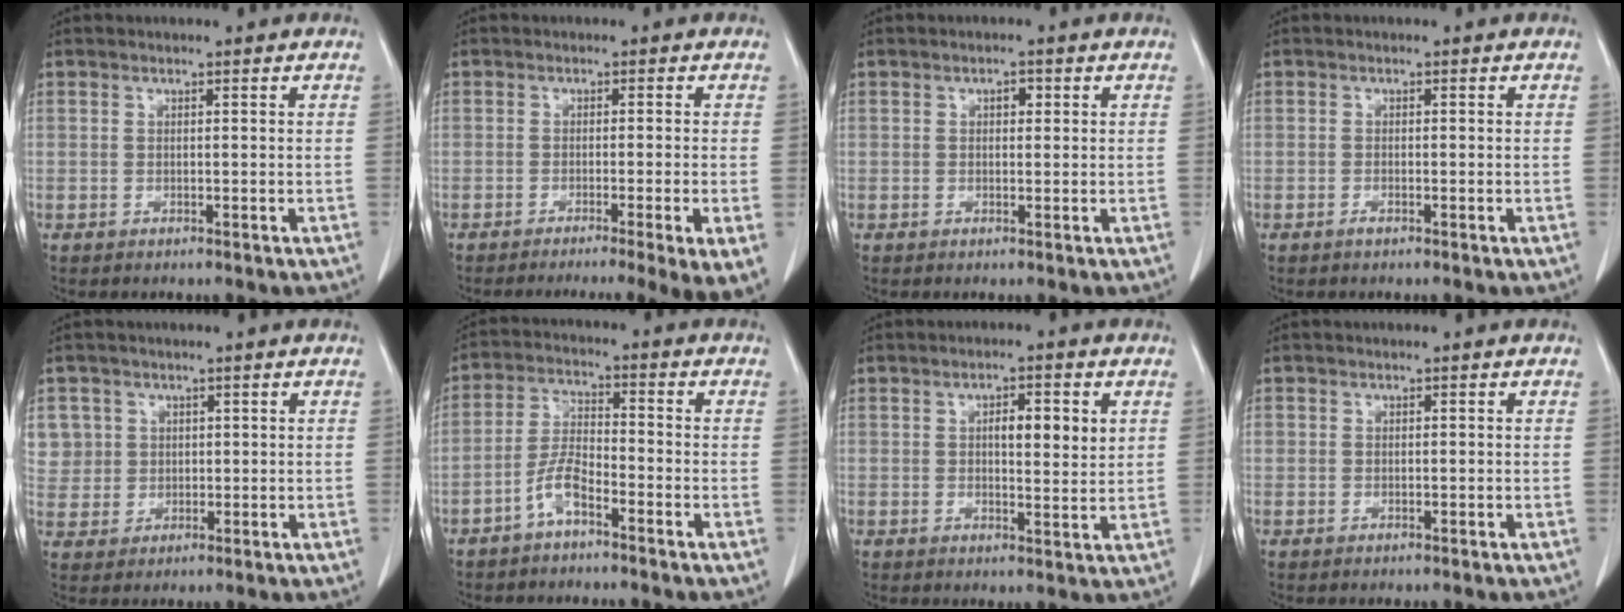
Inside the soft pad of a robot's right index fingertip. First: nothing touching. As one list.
[{"total": 11.1, "force": [-7.7, -0.5, 8.0], "torque": [-0.073, -0.024, -0.103]}, {"total": 1.4, "force": [0.4, 0.8, 1.0], "torque": [-0.013, 0.003, 0.004]}, {"total": 0.7, "force": [-0.5, 0.1, 0.5], "torque": [-0.009, 0.000, -0.009]}, {"total": 6.6, "force": [2.4, 6.2, 0.3], "torque": [-0.006, 0.015, 0.060]}, {"total": 5.1, "force": [-3.3, 1.2, 3.7], "torque": [-0.082, 0.009, -0.067]}, {"total": 5.4, "force": [1.6, 1.4, 5.0], "torque": [-0.078, 0.000, 0.023]}, {"total": 0.6, "force": [0.0, 0.5, 0.4], "torque": [-0.009, 0.003, 0.001]}]